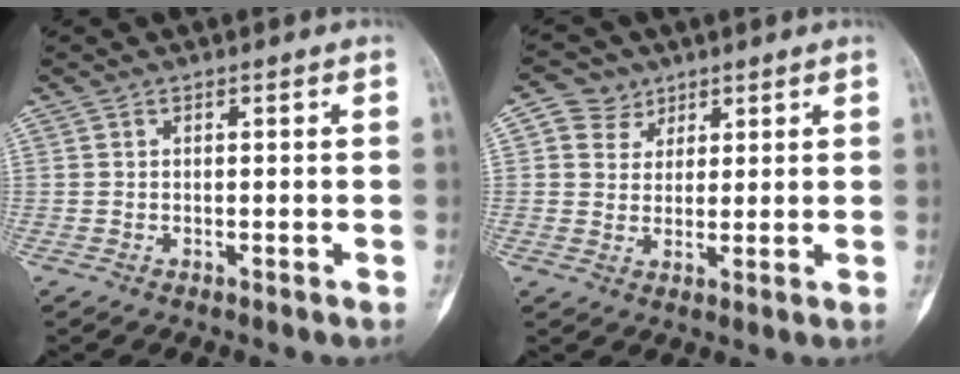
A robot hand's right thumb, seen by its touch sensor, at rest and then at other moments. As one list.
[{"total": 5.1, "force": [2.6, 4.4, 0.8], "torque": [0.007, -0.009, 0.042]}]